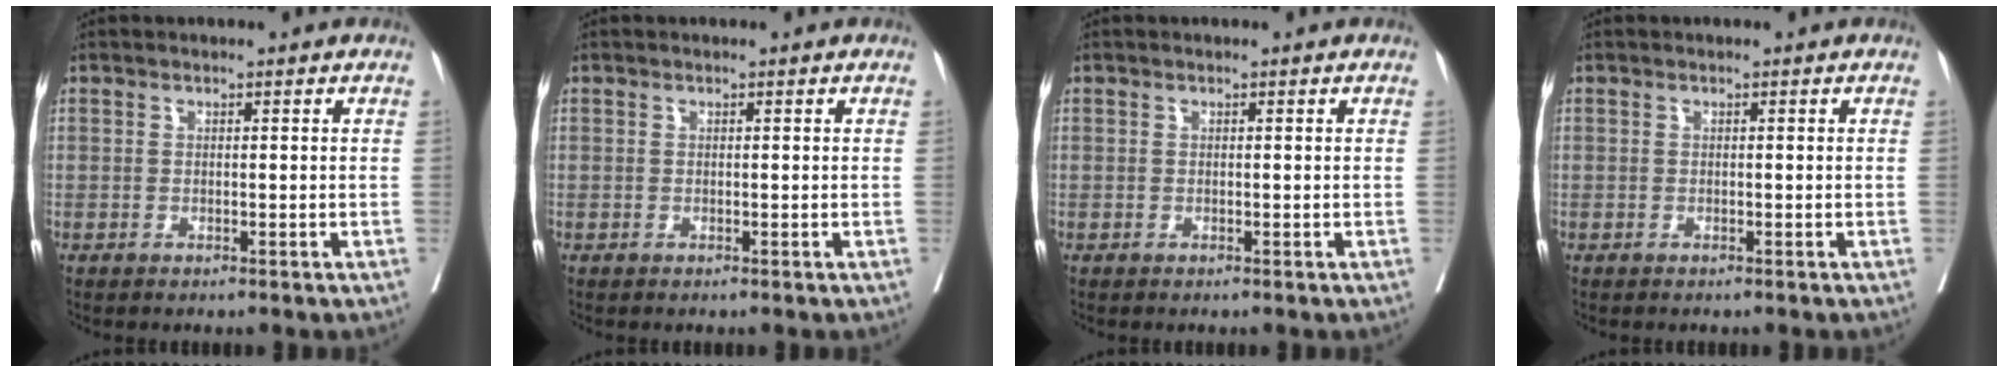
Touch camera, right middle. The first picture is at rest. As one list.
[{"total": 0.0}, {"total": 0.0}, {"total": 0.0}]